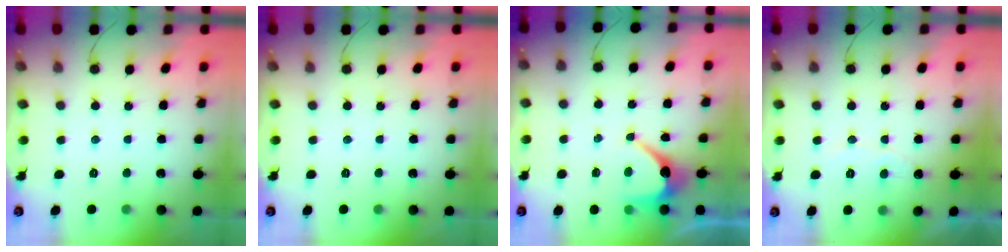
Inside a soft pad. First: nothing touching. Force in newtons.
{"total": 0.0}
{"total": 6.5, "press": 6.4, "slide": 0.9}
{"total": 4.4, "press": 4.4, "slide": 0.3}